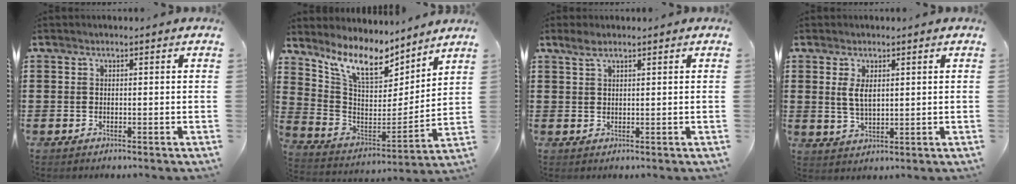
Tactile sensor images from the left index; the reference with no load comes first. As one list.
[{"total": 10.6, "force": [8.2, 3.3, 5.8], "torque": [-0.150, -0.045, 0.147]}, {"total": 1.9, "force": [1.3, 0.5, 1.3], "torque": [-0.029, 0.003, 0.023]}, {"total": 3.6, "force": [1.1, 1.6, 3.1], "torque": [-0.064, 0.005, 0.019]}]